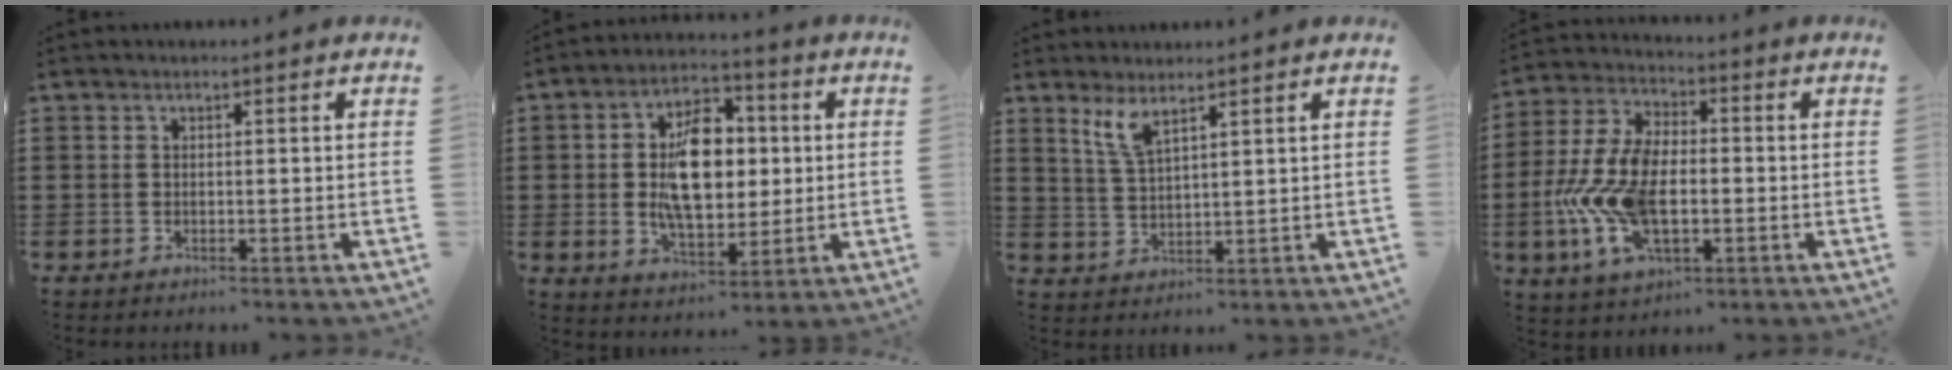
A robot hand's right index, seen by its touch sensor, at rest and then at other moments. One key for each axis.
{"total": 11.3, "fx": 0.7, "fy": 6.4, "fz": 9.2, "tx": -0.175, "ty": 0.010, "tz": 0.011}
{"total": 4.0, "fx": 2.7, "fy": 0.9, "fz": 2.7, "tx": -0.061, "ty": 0.004, "tz": 0.049}
{"total": 11.2, "fx": -2.2, "fy": 5.9, "fz": 9.3, "tx": -0.230, "ty": -0.011, "tz": -0.045}